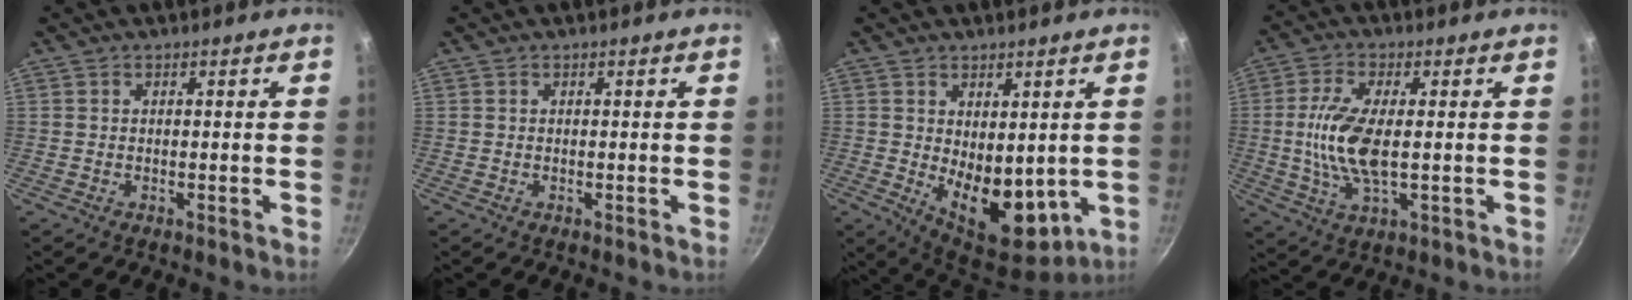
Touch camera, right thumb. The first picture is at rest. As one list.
[{"total": 0.0}, {"total": 12.5, "force": [0.1, 7.5, 10.0], "torque": [-0.116, -0.034, 0.021]}, {"total": 10.5, "force": [0.1, 4.2, 9.7], "torque": [-0.203, -0.001, -0.001]}]